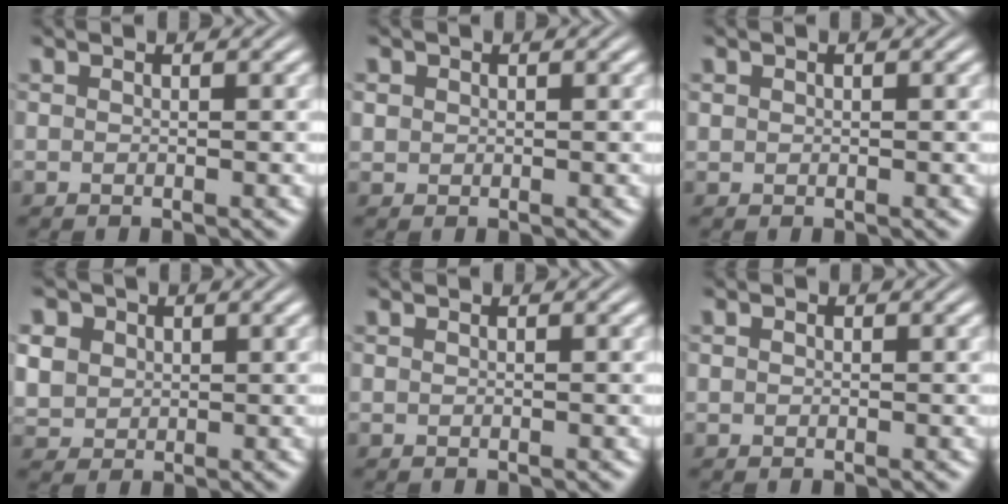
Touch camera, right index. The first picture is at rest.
{"total": 1.5, "force": [0.4, 1.4, 0.6], "torque": [-0.025, -0.004, 0.011]}
{"total": 0.7, "force": [0.2, 0.6, 0.4], "torque": [-0.014, -0.002, 0.006]}
{"total": 5.2, "force": [1.0, 4.6, 2.2], "torque": [-0.062, -0.009, 0.023]}
{"total": 0.0}
{"total": 0.6, "force": [0.0, 0.5, 0.3], "torque": [-0.007, -0.003, 0.001]}